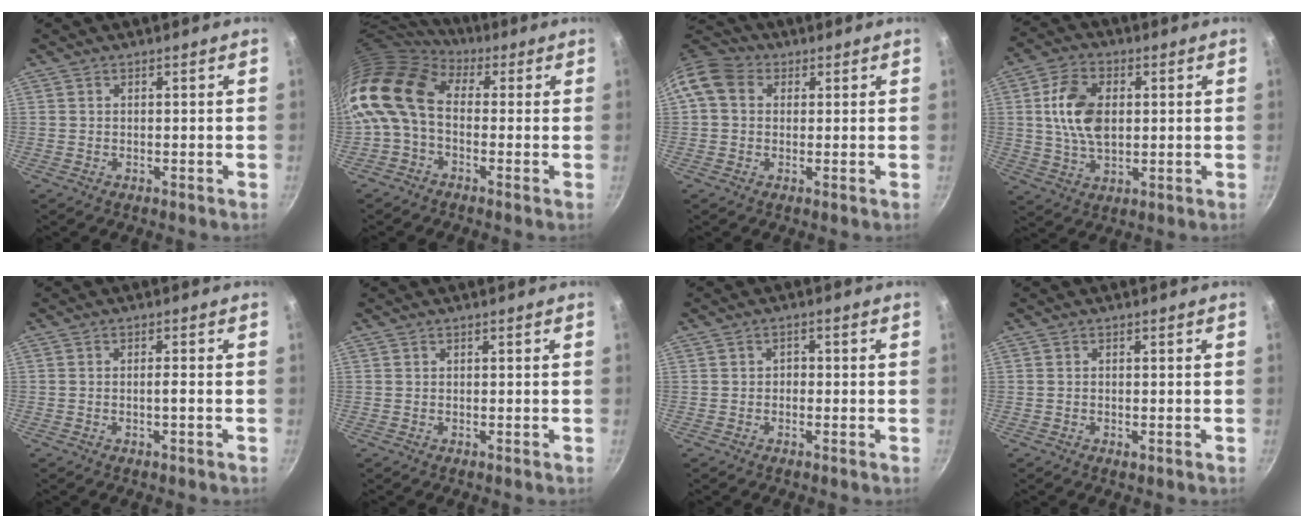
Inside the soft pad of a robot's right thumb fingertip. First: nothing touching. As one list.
[{"total": 14.3, "force": [0.2, 9.8, 10.4], "torque": [-0.205, 0.024, -0.018]}, {"total": 8.0, "force": [1.8, 6.5, 4.4], "torque": [-0.069, 0.013, 0.013]}, {"total": 11.2, "force": [1.6, 7.0, 8.6], "torque": [-0.146, 0.002, 0.027]}, {"total": 1.6, "force": [-0.5, -0.1, 1.5], "torque": [-0.034, 0.007, -0.011]}, {"total": 0.0}, {"total": 1.3, "force": [-0.5, 1.1, 0.6], "torque": [-0.005, 0.005, -0.009]}, {"total": 0.7, "force": [-0.3, 0.3, 0.6], "torque": [-0.011, 0.001, -0.005]}]